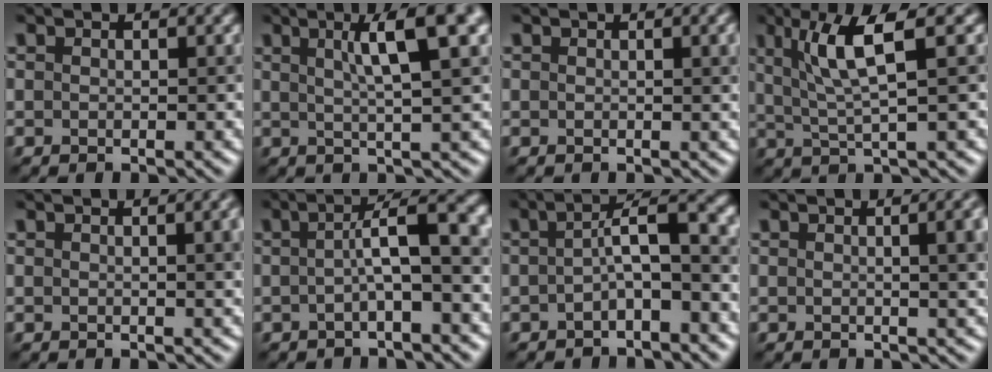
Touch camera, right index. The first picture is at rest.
{"total": 6.8, "force": [2.7, 1.2, 6.1], "torque": [-0.071, 0.015, 0.036]}
{"total": 2.6, "force": [0.6, 0.9, 2.4], "torque": [-0.015, 0.007, 0.005]}
{"total": 5.7, "force": [2.2, 0.8, 5.3], "torque": [-0.096, 0.006, 0.041]}
{"total": 3.9, "force": [0.6, 1.5, 3.5], "torque": [-0.019, 0.014, 0.002]}
{"total": 6.0, "force": [0.3, 1.3, 5.8], "torque": [-0.081, 0.017, -0.002]}
{"total": 5.1, "force": [-0.7, 1.4, 4.8], "torque": [-0.068, 0.015, -0.018]}
{"total": 5.4, "force": [0.8, 2.2, 4.9], "torque": [-0.020, 0.018, 0.005]}